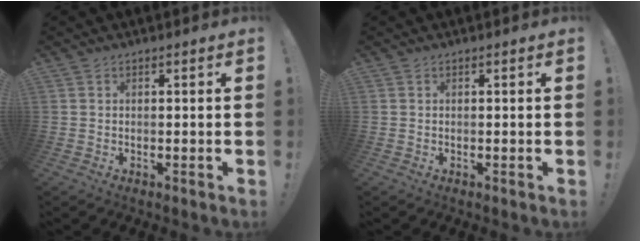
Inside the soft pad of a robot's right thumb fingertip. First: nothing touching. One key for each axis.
{"total": 0.0}